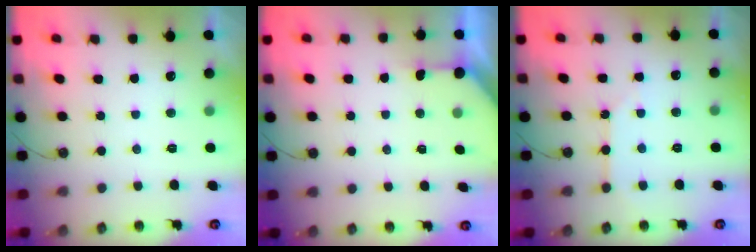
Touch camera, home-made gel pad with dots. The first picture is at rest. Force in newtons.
{"total": 2.7, "press": 2.7, "slide": 0.3}
{"total": 2.5, "press": 2.5, "slide": 0.4}